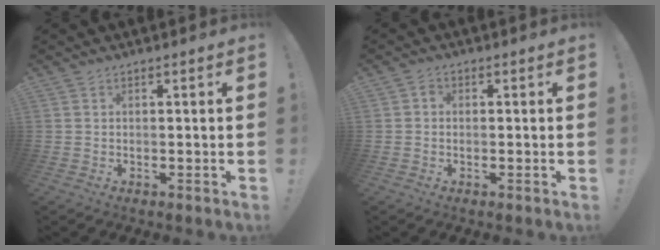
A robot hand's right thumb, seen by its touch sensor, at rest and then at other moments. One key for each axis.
{"total": 1.3, "fx": -0.5, "fy": 1.0, "fz": 0.7, "tx": -0.012, "ty": 0.004, "tz": -0.009}